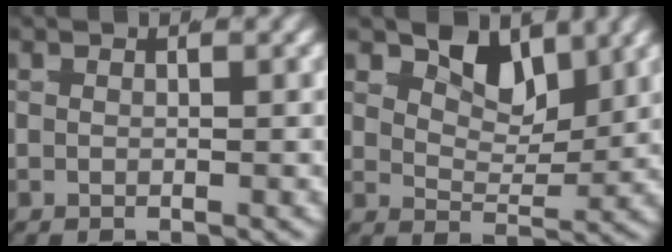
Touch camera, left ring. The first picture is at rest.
{"total": 6.4, "force": [3.1, 4.1, 3.8], "torque": [-0.075, -0.012, 0.048]}